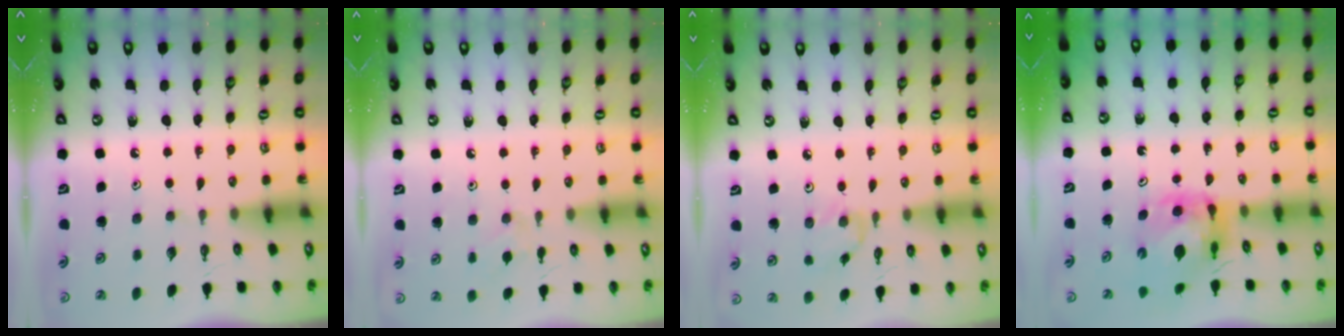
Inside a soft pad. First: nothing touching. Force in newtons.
{"total": 6.6, "press": 6.5, "slide": 0.8}
{"total": 1.1, "press": 1.1, "slide": 0.3}
{"total": 11.0, "press": 10.9, "slide": 1.4}